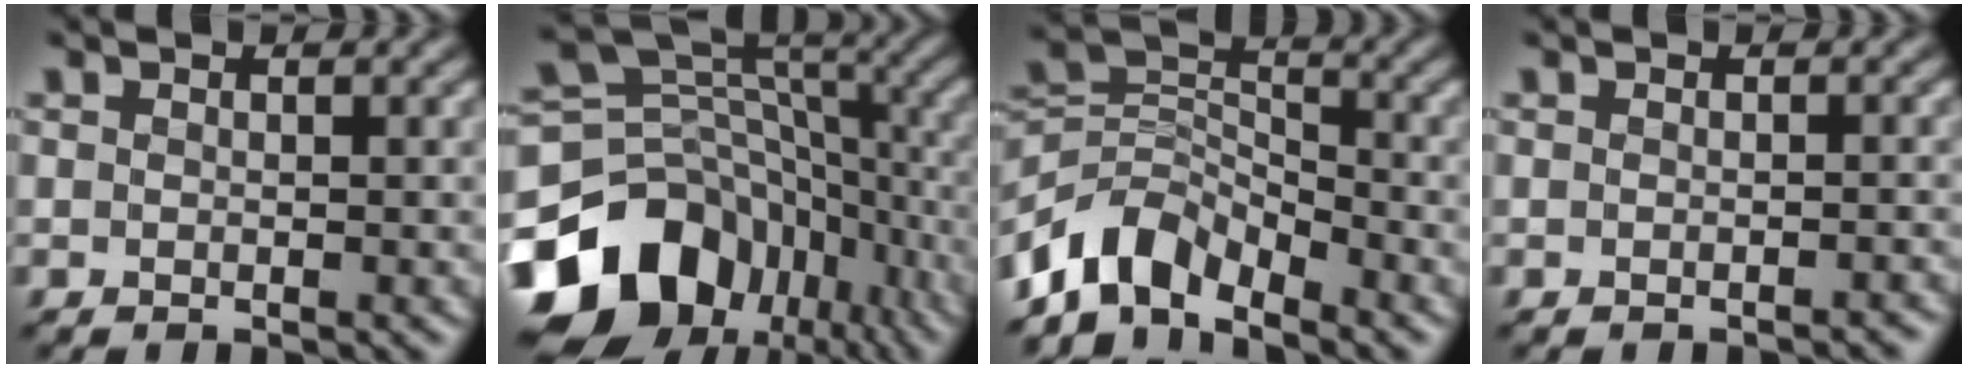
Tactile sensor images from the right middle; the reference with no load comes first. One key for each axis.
{"total": 15.4, "fx": -8.4, "fy": 10.9, "fz": 6.8, "tx": -0.162, "ty": 0.009, "tz": -0.142}
{"total": 5.5, "fx": -4.5, "fy": 2.5, "fz": 2.0, "tx": -0.033, "ty": 0.002, "tz": -0.094}
{"total": 0.9, "fx": -0.7, "fy": 0.2, "fz": 0.4, "tx": -0.010, "ty": -0.003, "tz": -0.008}